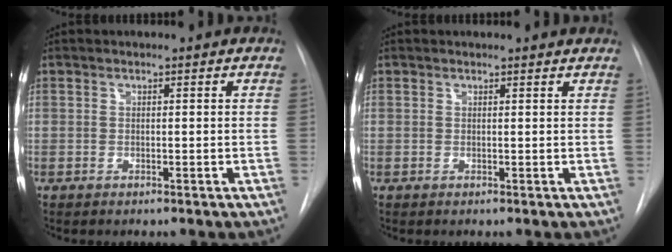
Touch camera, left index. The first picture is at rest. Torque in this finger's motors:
{"motor_torque": [0.25, -0.35, -0.26, 0.00]}